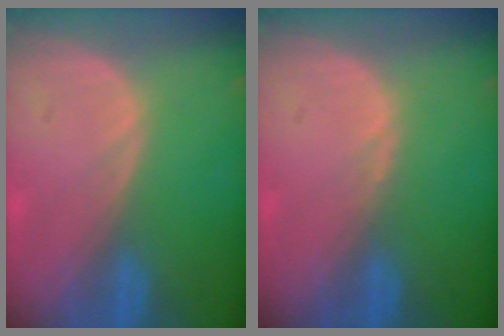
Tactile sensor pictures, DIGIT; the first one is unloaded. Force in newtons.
{"total": 0.6, "press": 0.5, "slide": 0.3}